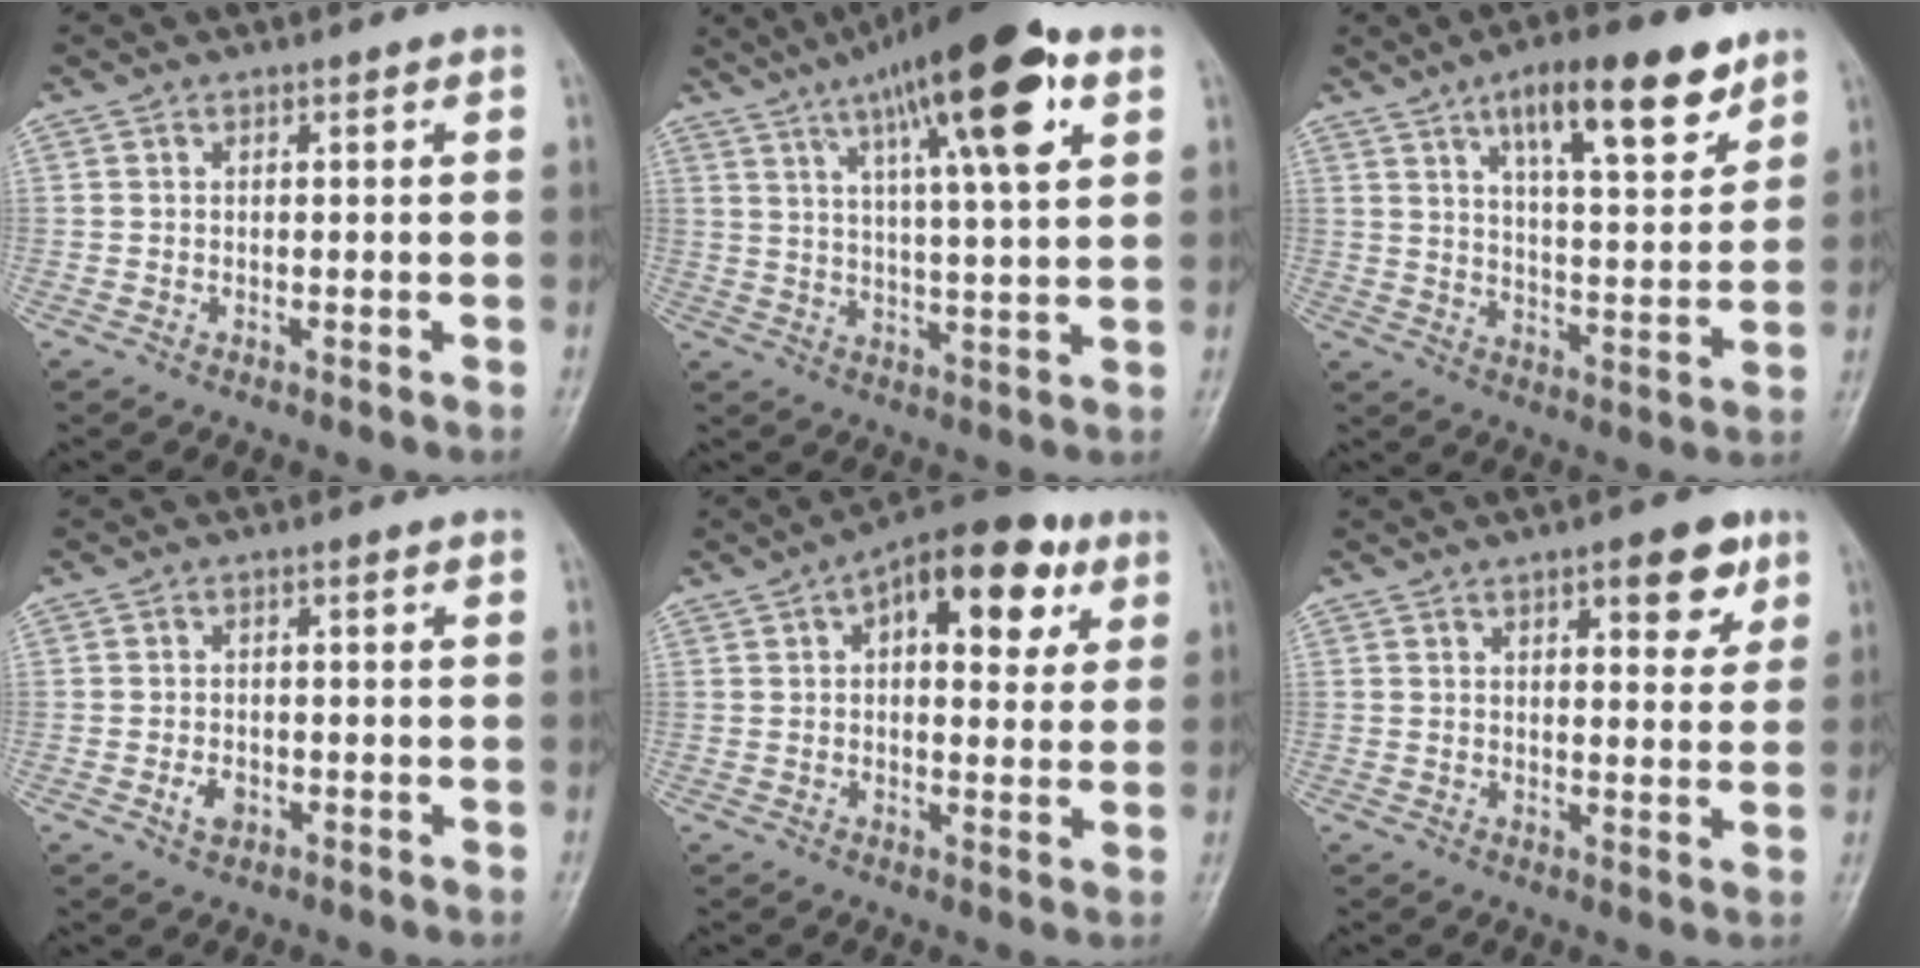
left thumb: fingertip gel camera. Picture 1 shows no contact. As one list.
[{"total": 19.6, "force": [9.6, 4.2, 16.5], "torque": [-0.251, -0.010, 0.150]}, {"total": 15.5, "force": [9.2, 4.9, 11.5], "torque": [-0.147, -0.043, 0.144]}, {"total": 2.7, "force": [-1.1, 1.8, 1.7], "torque": [-0.028, 0.006, -0.016]}, {"total": 15.1, "force": [5.8, 7.6, 11.7], "torque": [-0.123, 0.007, 0.076]}, {"total": 7.6, "force": [4.0, 3.1, 5.7], "torque": [-0.051, -0.017, 0.048]}]